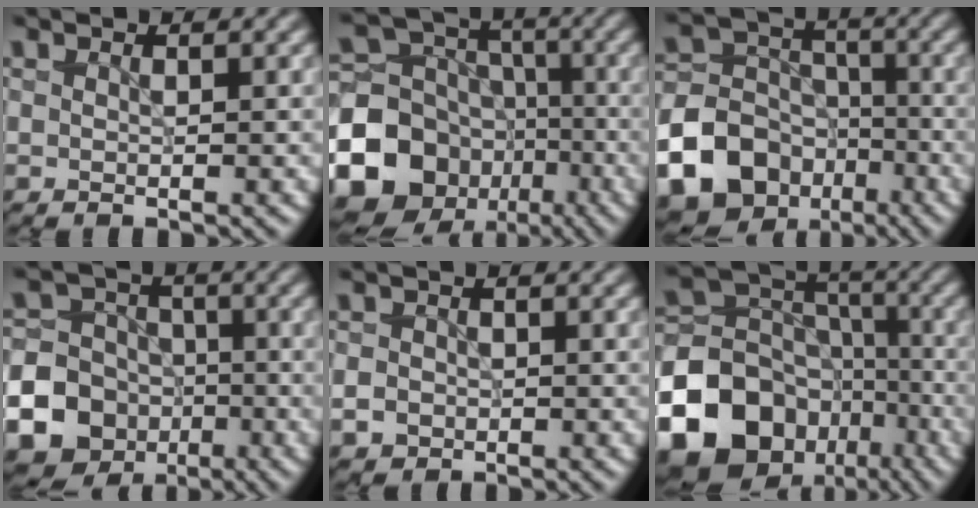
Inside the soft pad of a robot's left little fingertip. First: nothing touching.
{"total": 15.6, "force": [-6.1, 13.0, 6.0], "torque": [-0.160, -0.024, -0.121]}
{"total": 15.9, "force": [-8.1, 12.6, 5.3], "torque": [-0.121, -0.046, -0.152]}
{"total": 19.4, "force": [-6.8, 17.7, 4.1], "torque": [-0.130, -0.041, -0.139]}
{"total": 1.7, "force": [-0.5, 1.6, 0.5], "torque": [0.001, -0.003, -0.009]}
{"total": 16.5, "force": [-8.2, 12.4, 7.1], "torque": [-0.183, -0.013, -0.134]}